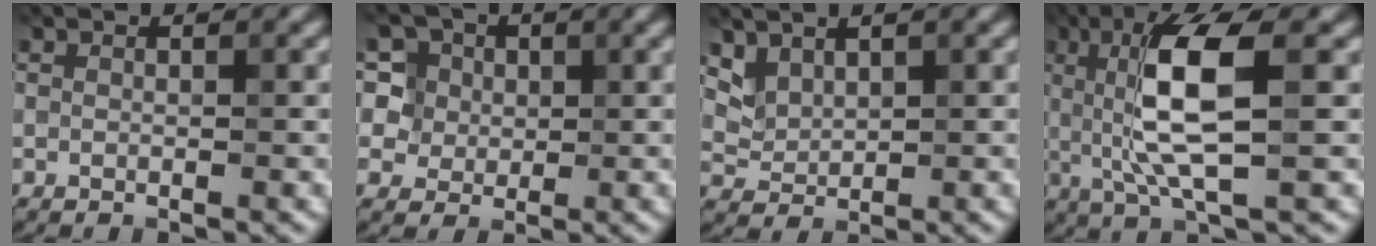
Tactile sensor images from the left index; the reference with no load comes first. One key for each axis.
{"total": 13.2, "fx": 7.6, "fy": 9.1, "fz": 5.9, "tx": -0.140, "ty": 0.041, "tz": 0.108}
{"total": 2.7, "fx": 2.1, "fy": 1.4, "fz": 0.8, "tx": -0.025, "ty": -0.009, "tz": 0.059}
{"total": 7.8, "fx": 0.9, "fy": 1.9, "fz": 7.6, "tx": -0.146, "ty": -0.004, "tz": 0.020}